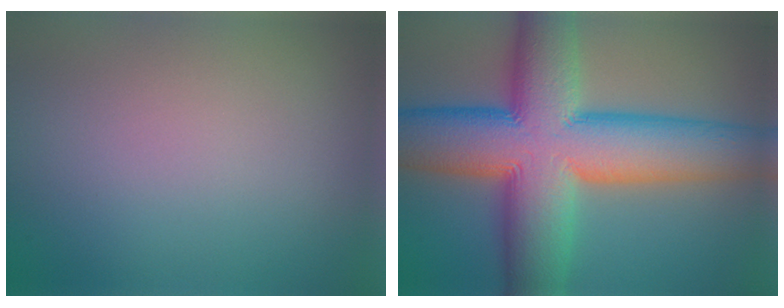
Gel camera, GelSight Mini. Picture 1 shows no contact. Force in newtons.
{"total": 16.5, "press": 16.5, "slide": 0.4}